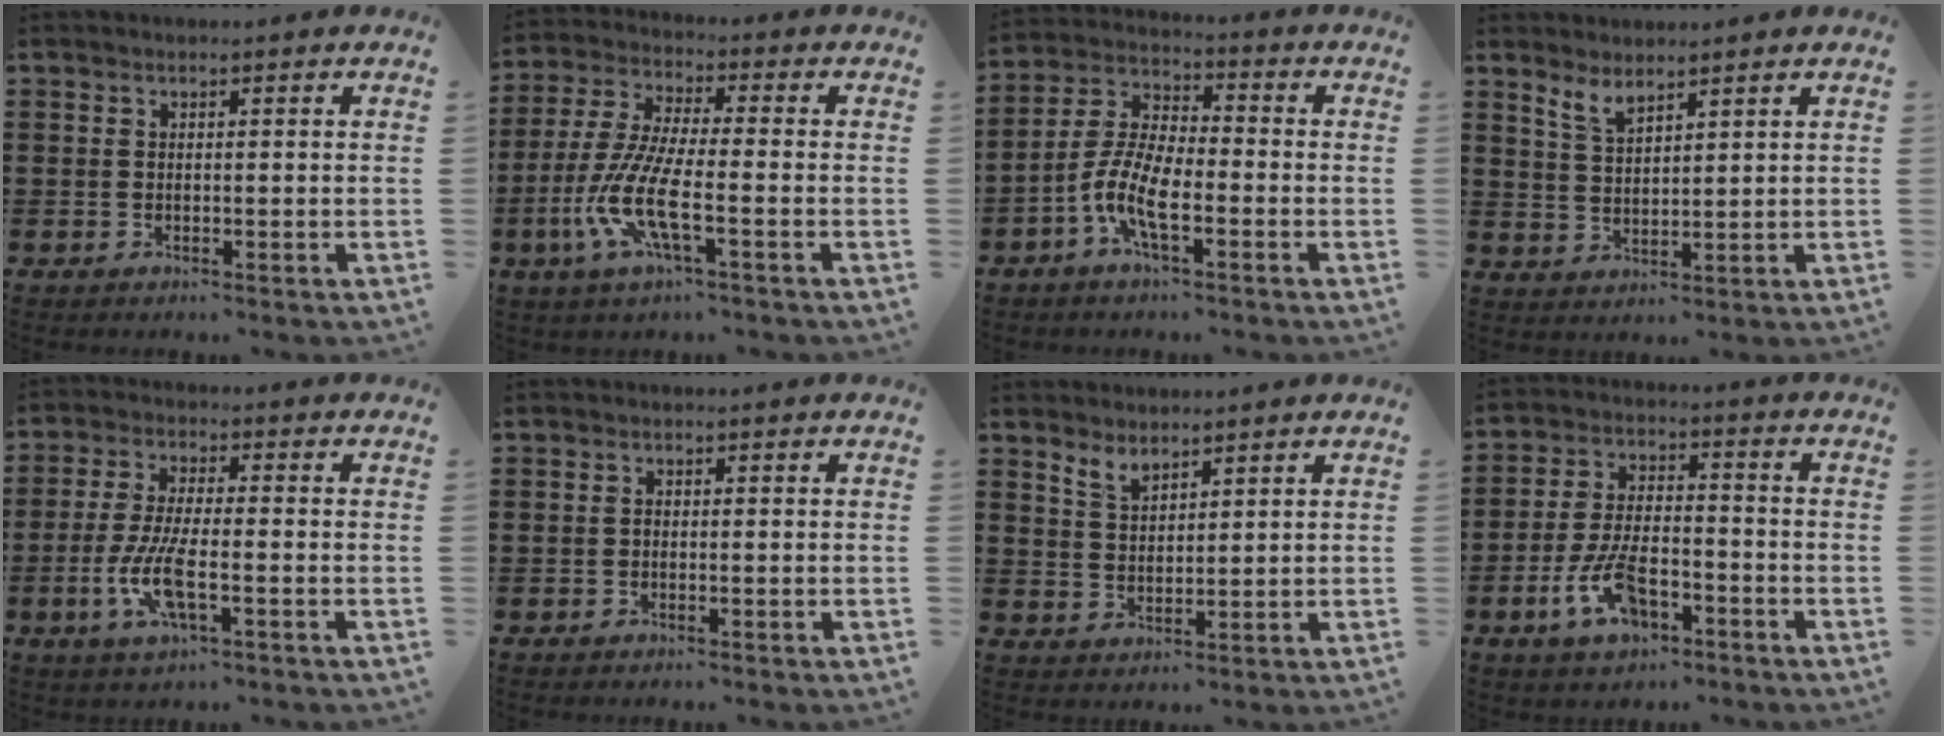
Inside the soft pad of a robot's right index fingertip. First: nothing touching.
{"total": 9.8, "force": [-4.0, 2.2, 8.6], "torque": [-0.212, -0.018, -0.085]}
{"total": 7.6, "force": [-3.4, 2.5, 6.4], "torque": [-0.162, -0.012, -0.072]}
{"total": 3.2, "force": [2.7, 0.9, 1.5], "torque": [-0.037, 0.001, 0.050]}
{"total": 7.4, "force": [-2.5, 2.0, 6.6], "torque": [-0.144, -0.012, -0.049]}
{"total": 0.6, "force": [-0.3, 0.3, 0.3], "torque": [-0.008, -0.001, -0.007]}
{"total": 2.8, "force": [2.5, 0.9, 0.9], "torque": [-0.024, 0.000, 0.048]}
{"total": 8.4, "force": [-4.0, 3.9, 6.3], "torque": [-0.141, 0.001, -0.076]}